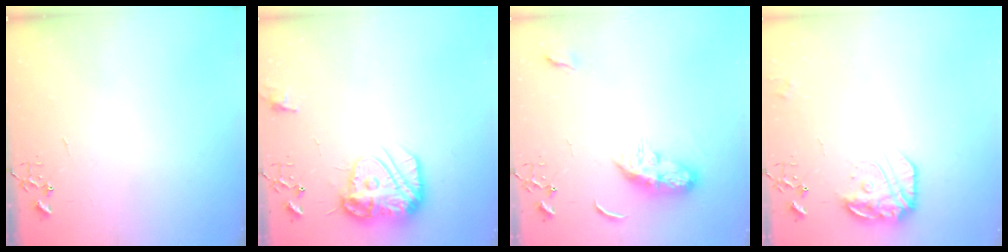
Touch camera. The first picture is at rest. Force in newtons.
{"total": 15.6, "press": 15.5, "slide": 1.6}
{"total": 8.7, "press": 8.7, "slide": 0.4}
{"total": 16.0, "press": 15.9, "slide": 1.3}